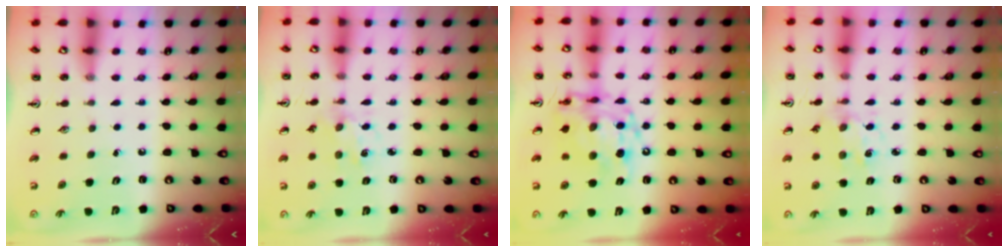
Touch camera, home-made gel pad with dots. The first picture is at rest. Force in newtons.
{"total": 1.2, "press": 1.1, "slide": 0.3}
{"total": 14.2, "press": 14.1, "slide": 1.3}
{"total": 2.5, "press": 2.5, "slide": 0.2}